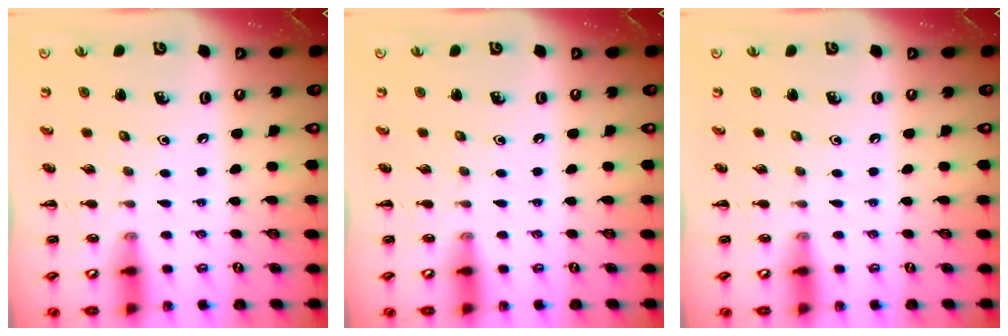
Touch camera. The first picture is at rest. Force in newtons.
{"total": 0.0}
{"total": 0.0}